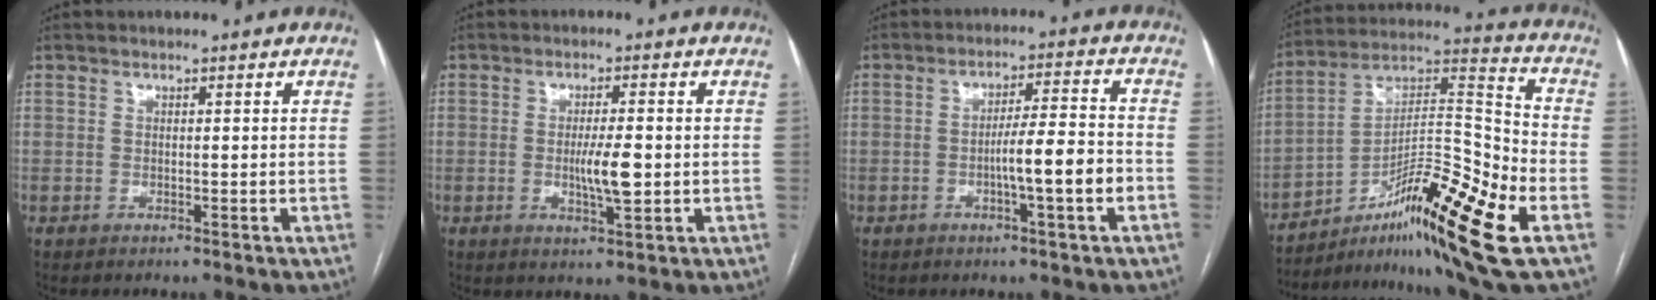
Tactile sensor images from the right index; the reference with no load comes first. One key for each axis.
{"total": 5.1, "fx": -0.6, "fy": 0.7, "fz": 5.1, "tx": -0.094, "ty": -0.007, "tz": -0.008}
{"total": 7.8, "fx": -2.4, "fy": -0.1, "fz": 7.4, "tx": -0.119, "ty": 0.009, "tz": -0.039}
{"total": 21.3, "fx": -10.2, "fy": 1.2, "fz": 18.6, "tx": -0.314, "ty": -0.002, "tz": -0.164}